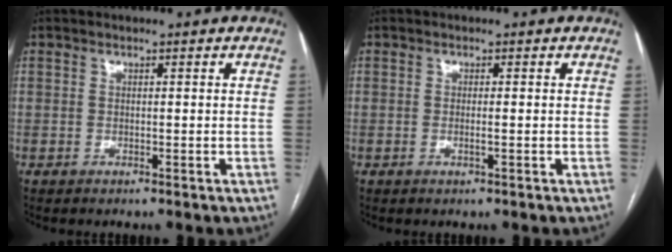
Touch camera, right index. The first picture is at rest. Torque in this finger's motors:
{"motor_torque": [-0.08, 0.05, -0.08, 0.00]}